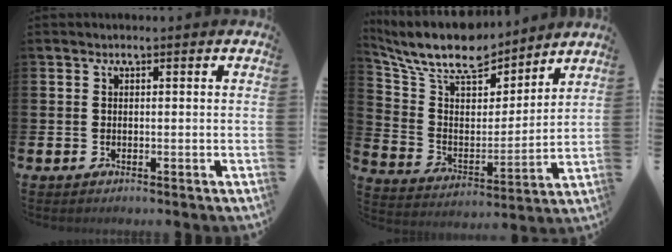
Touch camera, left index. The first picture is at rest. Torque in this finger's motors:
{"motor_torque": [1.00, -1.14, 0.80, 0.21]}